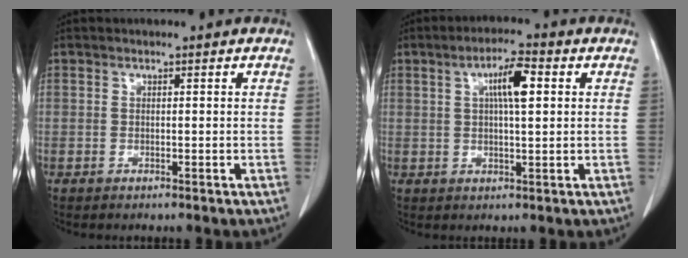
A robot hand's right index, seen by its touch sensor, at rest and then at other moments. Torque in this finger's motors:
{"motor_torque": [0.87, 0.23, 0.15, 0.10]}